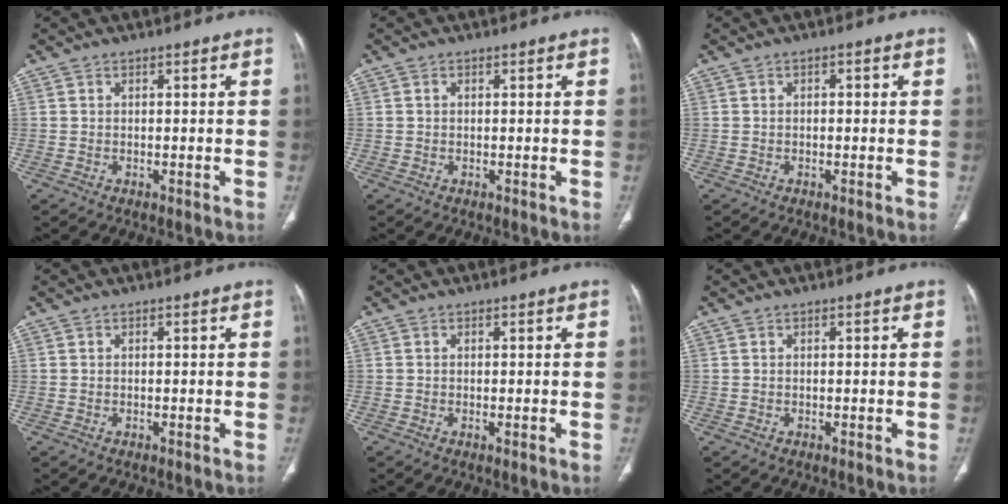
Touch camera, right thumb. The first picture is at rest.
{"total": 0.5, "force": [0.1, 0.5, 0.3], "torque": [-0.003, 0.001, 0.002]}
{"total": 1.2, "force": [0.1, 0.7, 0.9], "torque": [-0.009, 0.004, -0.002]}
{"total": 0.0}
{"total": 0.7, "force": [-0.1, 0.1, 0.7], "torque": [-0.015, -0.003, -0.001]}
{"total": 0.0}